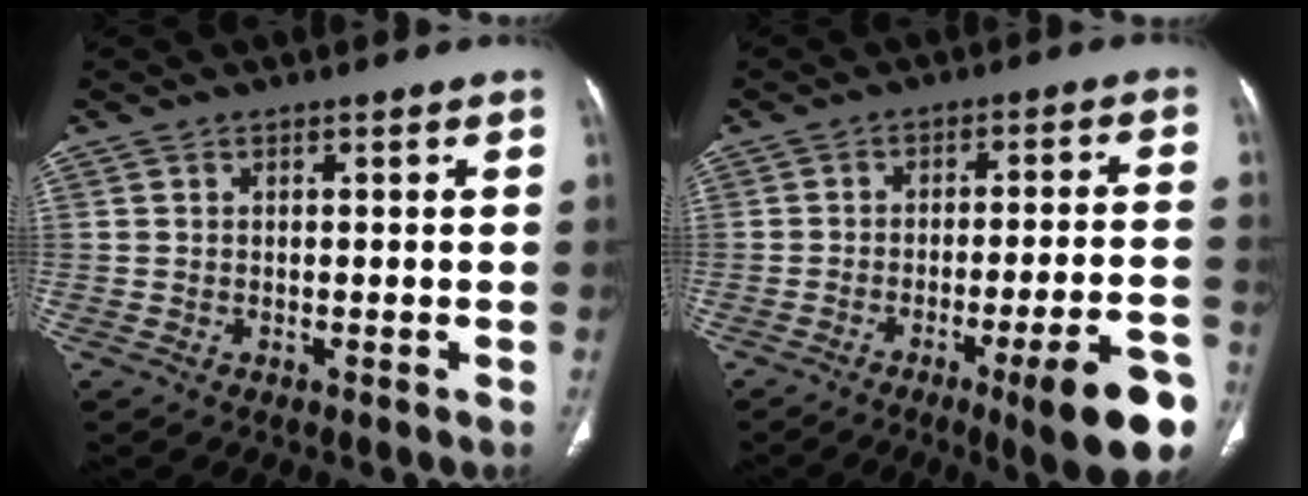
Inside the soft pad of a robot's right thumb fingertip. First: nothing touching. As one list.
[{"total": 14.4, "force": [-7.5, 1.9, 12.2], "torque": [-0.133, 0.037, -0.096]}]